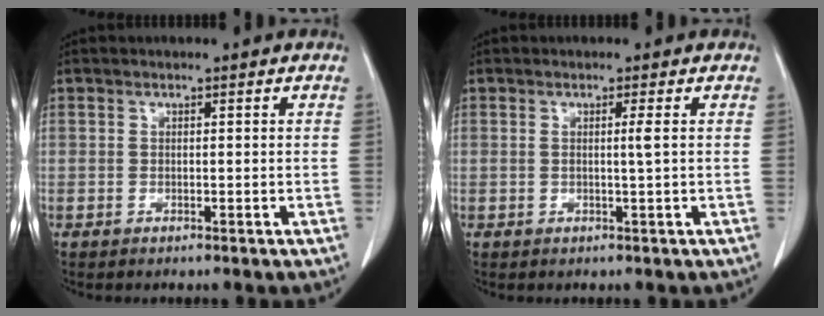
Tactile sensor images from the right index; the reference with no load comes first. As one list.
[{"total": 1.3, "force": [0.2, -0.5, 1.2], "torque": [-0.021, -0.002, 0.002]}]